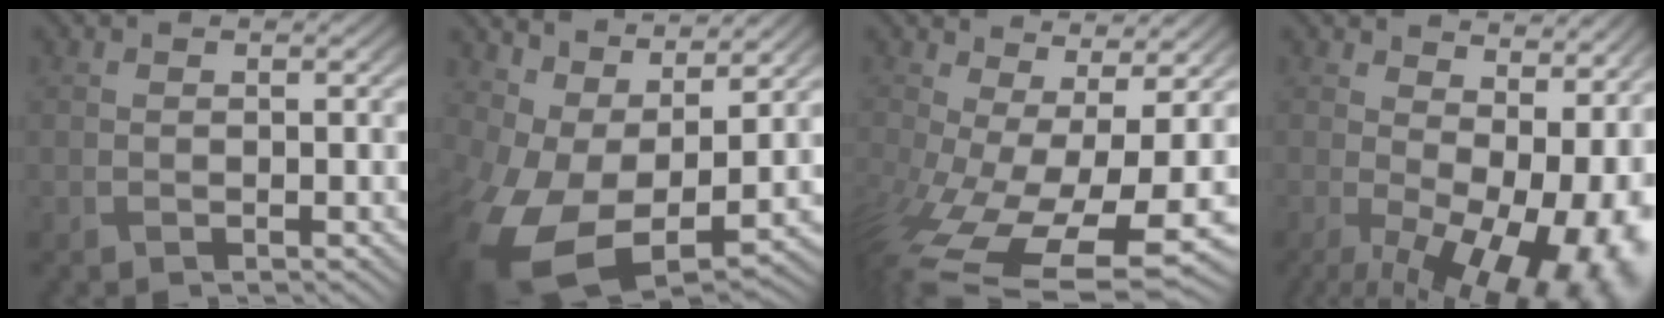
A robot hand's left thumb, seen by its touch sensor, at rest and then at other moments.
{"total": 12.6, "force": [1.1, 7.4, 10.2], "torque": [-0.233, -0.021, 0.030]}
{"total": 13.4, "force": [-3.6, 6.2, 11.2], "torque": [-0.262, -0.055, -0.037]}
{"total": 16.0, "force": [-0.7, 9.2, 13.1], "torque": [-0.173, -0.047, 0.041]}